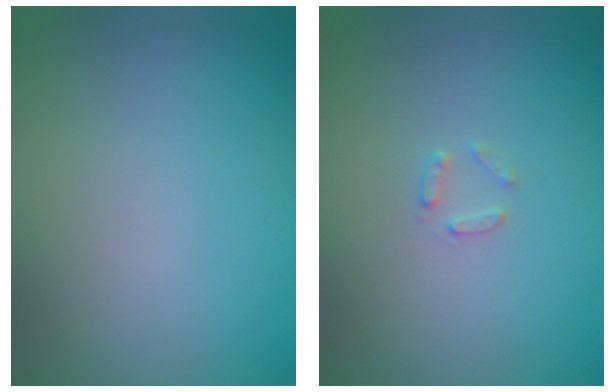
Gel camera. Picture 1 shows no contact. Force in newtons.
{"total": 1.0, "press": 1.0, "slide": 0.2}